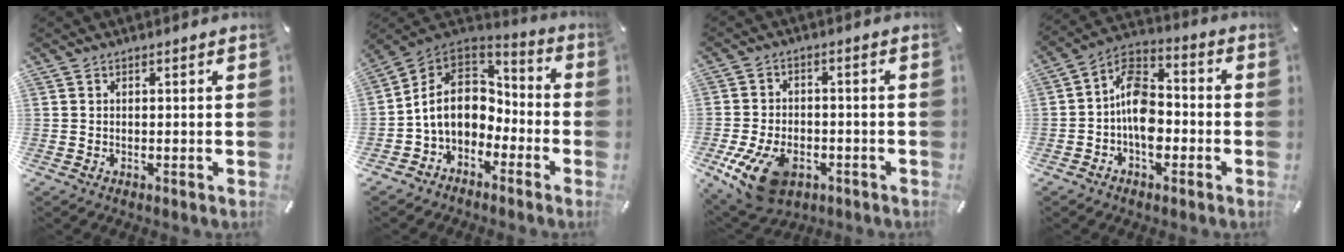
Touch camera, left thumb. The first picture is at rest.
{"total": 10.9, "force": [-2.5, 9.0, 5.5], "torque": [-0.141, 0.014, -0.048]}
{"total": 12.7, "force": [-5.5, 8.2, 8.0], "torque": [-0.155, 0.024, -0.094]}
{"total": 10.3, "force": [-2.6, 7.0, 7.2], "torque": [-0.145, 0.013, -0.049]}